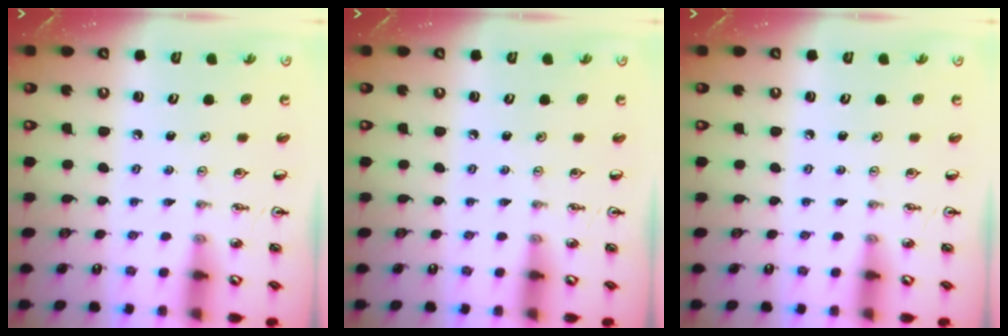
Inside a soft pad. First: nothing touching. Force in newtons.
{"total": 0.0}
{"total": 0.0}